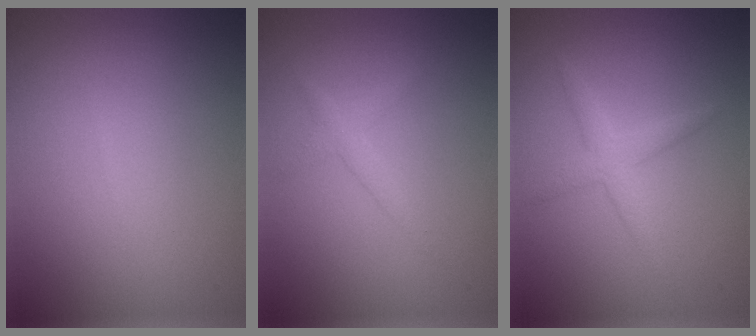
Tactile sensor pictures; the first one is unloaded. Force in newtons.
{"total": 1.4, "press": 1.4, "slide": 0.1}
{"total": 2.2, "press": 2.2, "slide": 0.0}